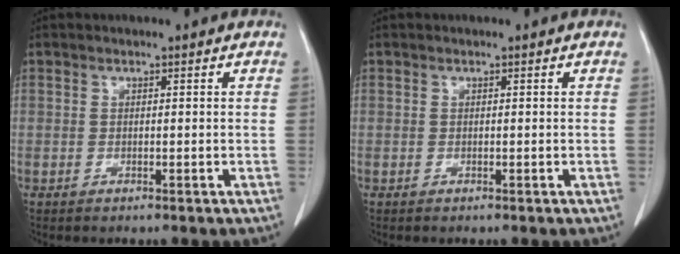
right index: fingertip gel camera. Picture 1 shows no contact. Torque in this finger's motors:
{"motor_torque": [0.00, 0.00, 0.00, 0.00]}